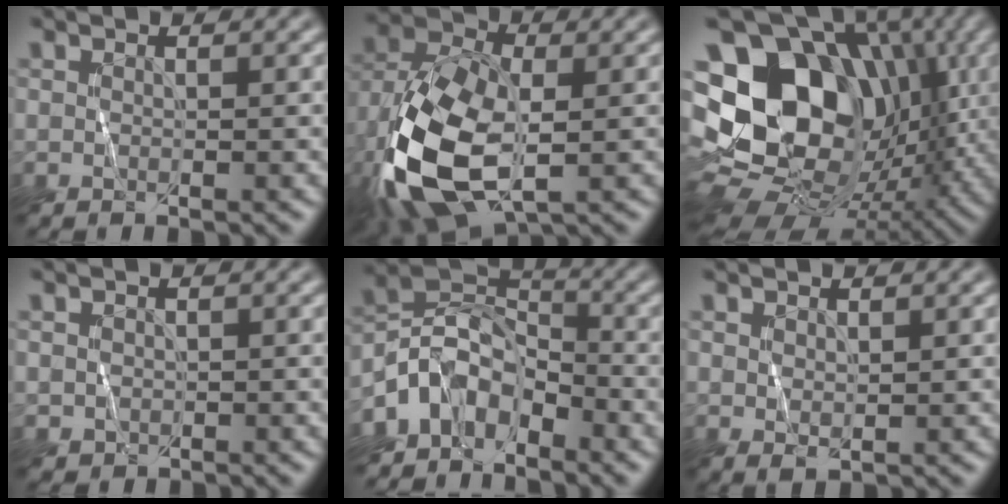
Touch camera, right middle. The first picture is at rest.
{"total": 13.3, "force": [-4.4, 7.4, 10.2], "torque": [-0.238, -0.022, -0.083]}
{"total": 19.9, "force": [2.0, 14.9, 13.0], "torque": [-0.228, 0.000, 0.053]}
{"total": 0.9, "force": [0.0, 0.9, 0.1], "torque": [0.002, -0.004, -0.001]}
{"total": 5.6, "force": [-3.7, 3.3, 2.7], "torque": [-0.035, 0.004, -0.084]}
{"total": 1.0, "force": [0.6, 0.5, 0.7], "torque": [-0.014, -0.004, 0.017]}